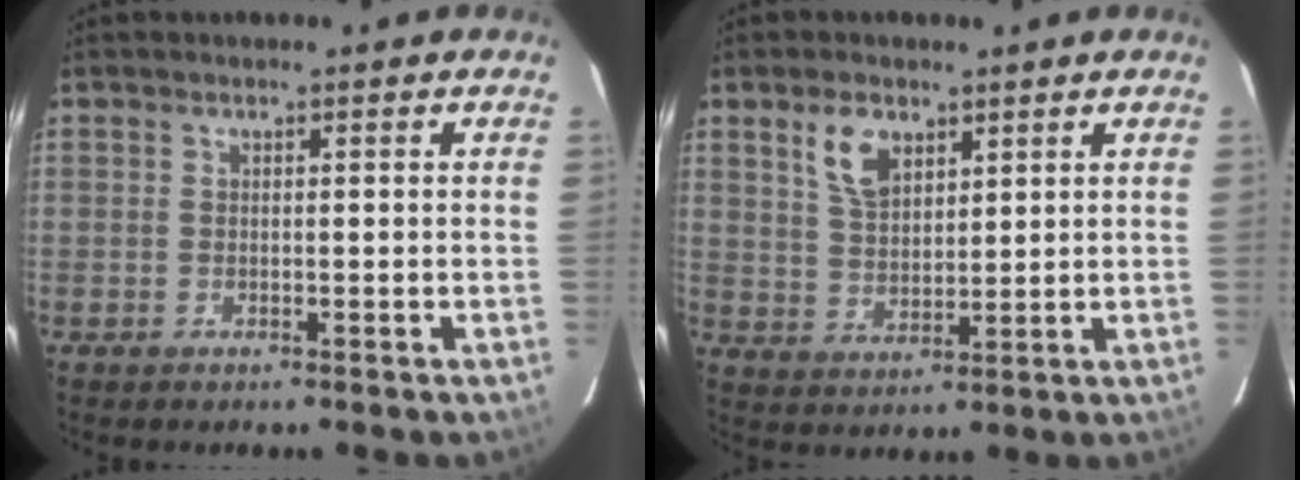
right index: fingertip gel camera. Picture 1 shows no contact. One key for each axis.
{"total": 6.8, "fx": 3.7, "fy": 3.8, "fz": 4.2, "tx": -0.079, "ty": 0.009, "tz": 0.074}